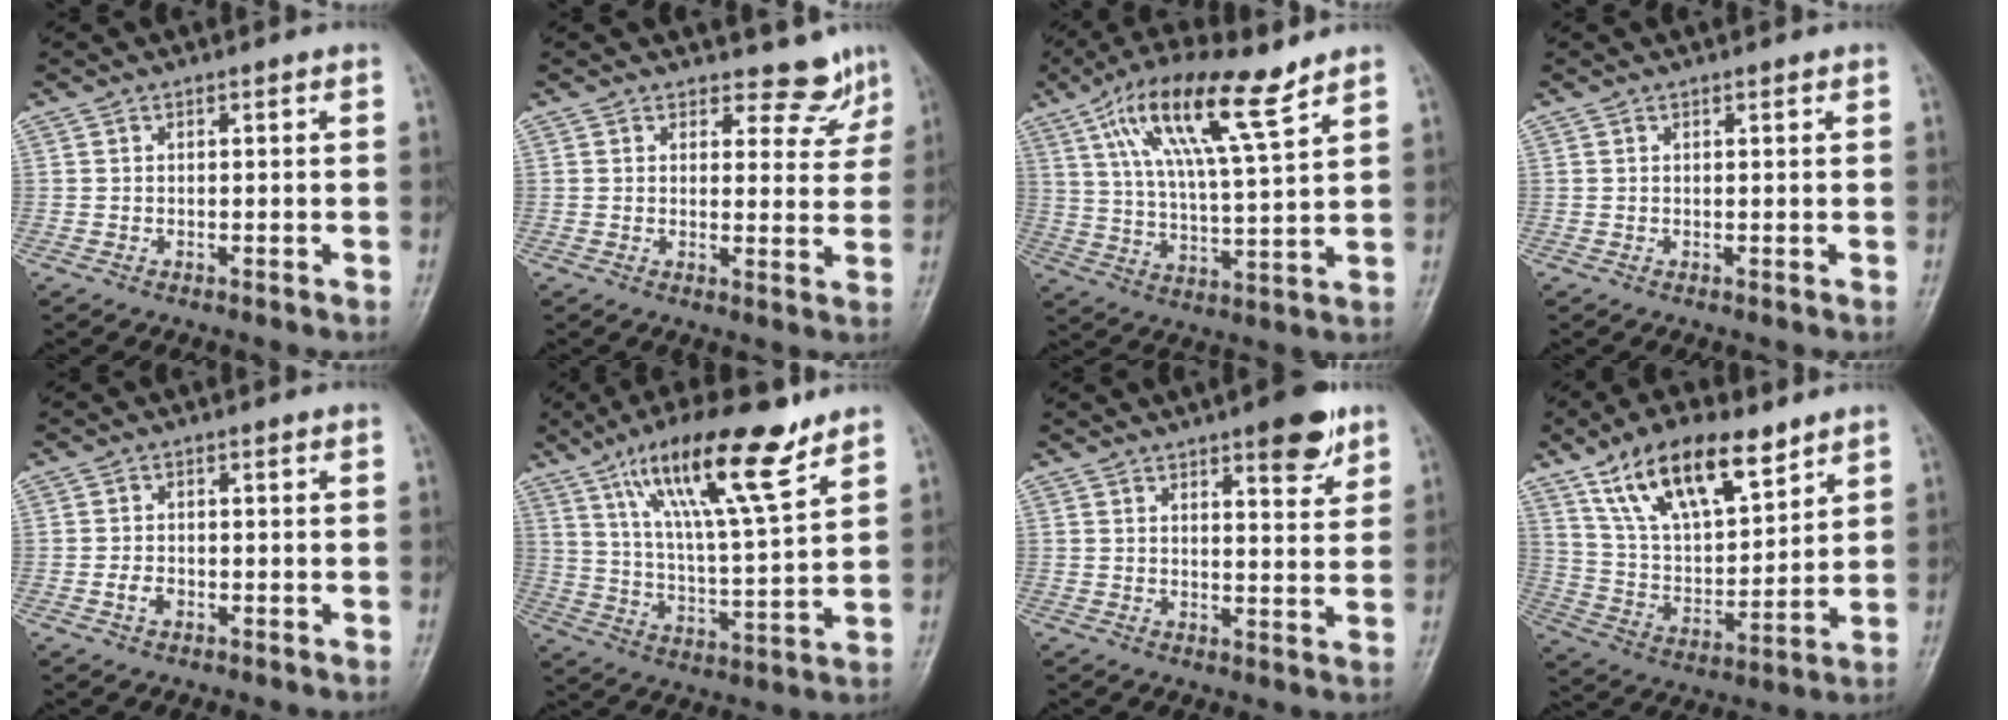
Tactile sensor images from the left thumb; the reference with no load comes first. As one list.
[{"total": 6.0, "force": [5.3, 2.8, 0.4], "torque": [0.023, -0.043, 0.057]}, {"total": 15.8, "force": [9.1, 3.5, 12.5], "torque": [-0.220, -0.025, 0.168]}, {"total": 0.6, "force": [0.5, 0.2, 0.3], "torque": [-0.006, -0.003, 0.008]}, {"total": 1.8, "force": [-0.6, 1.3, 1.2], "torque": [-0.021, 0.004, -0.013]}, {"total": 18.4, "force": [11.6, 4.0, 13.8], "torque": [-0.222, -0.049, 0.206]}, {"total": 8.0, "force": [5.1, 2.5, 5.7], "torque": [-0.059, -0.027, 0.067]}, {"total": 19.2, "force": [12.0, 8.7, 12.2], "torque": [-0.173, -0.047, 0.224]}]